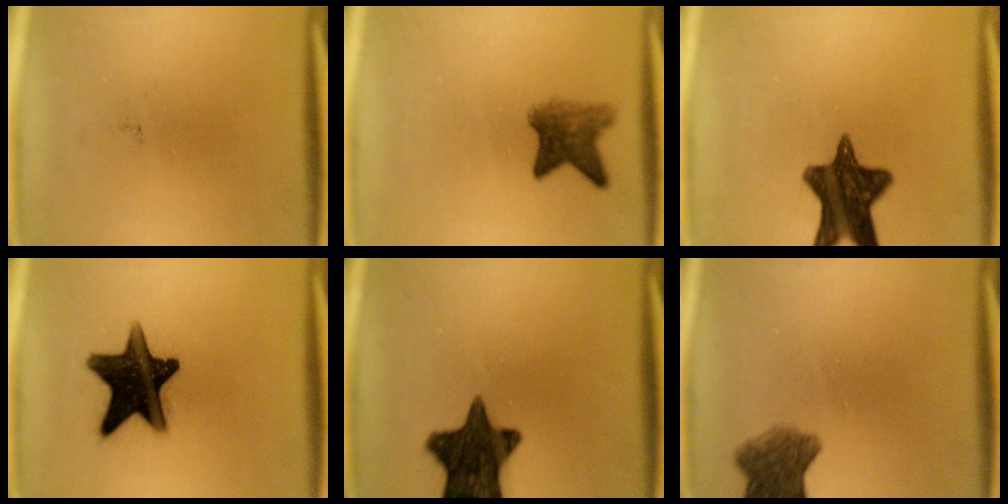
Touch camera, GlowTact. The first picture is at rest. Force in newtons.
{"total": 5.1}
{"total": 13.2}
{"total": 16.3}
{"total": 13.8}
{"total": 6.4}